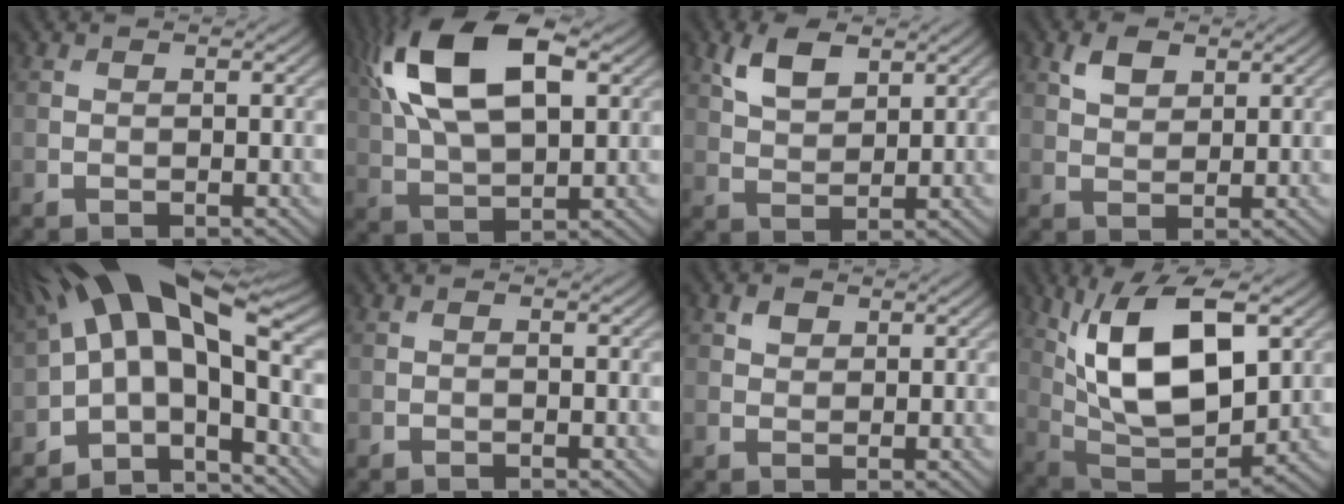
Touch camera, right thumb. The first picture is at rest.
{"total": 15.9, "force": [6.0, 7.7, 12.5], "torque": [-0.254, 0.024, 0.097]}
{"total": 5.2, "force": [2.9, 2.6, 3.4], "torque": [-0.076, 0.001, 0.059]}
{"total": 3.2, "force": [1.8, 1.8, 1.9], "torque": [-0.040, -0.001, 0.035]}
{"total": 14.6, "force": [-0.3, 5.8, 13.4], "torque": [-0.230, 0.027, -0.018]}
{"total": 0.0}
{"total": 1.5, "force": [0.9, 1.0, 0.6], "torque": [-0.010, 0.001, 0.016]}
{"total": 15.7, "force": [4.9, 7.6, 12.9], "torque": [-0.246, 0.007, 0.089]}